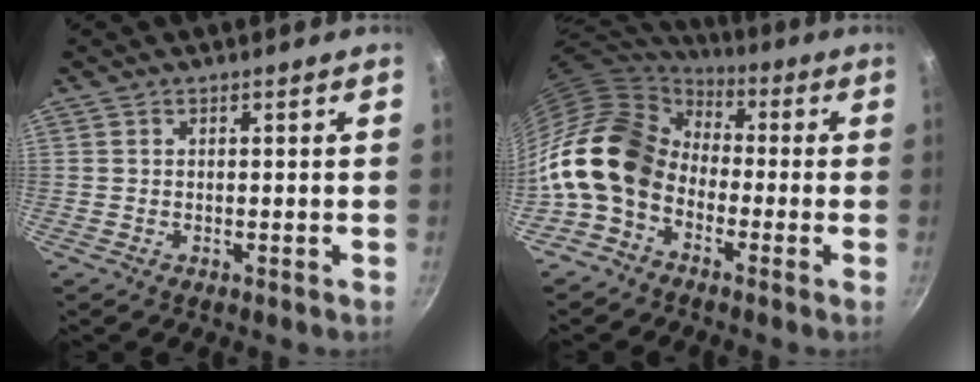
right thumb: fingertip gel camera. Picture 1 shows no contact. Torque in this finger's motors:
{"motor_torque": [2.30, 2.20, 1.38, -1.39, 0.26]}